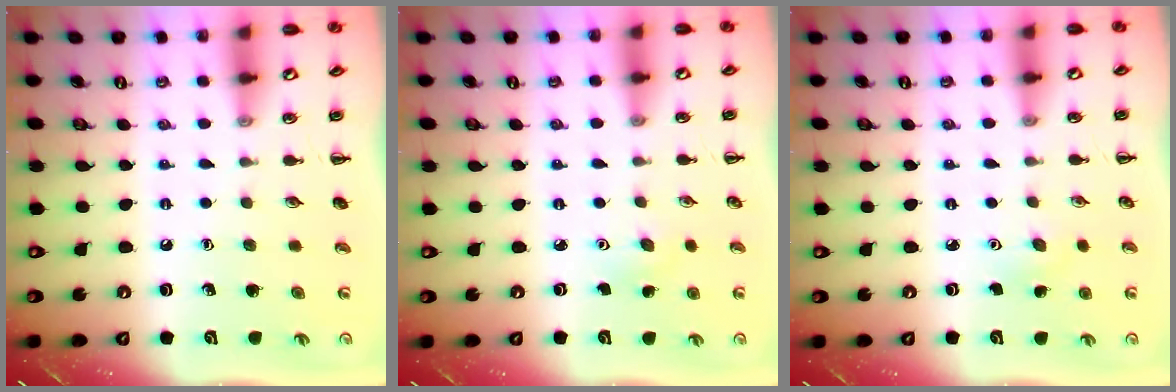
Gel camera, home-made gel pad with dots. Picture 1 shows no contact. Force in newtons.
{"total": 2.9, "press": 2.8, "slide": 0.8}
{"total": 2.9, "press": 2.8, "slide": 0.8}